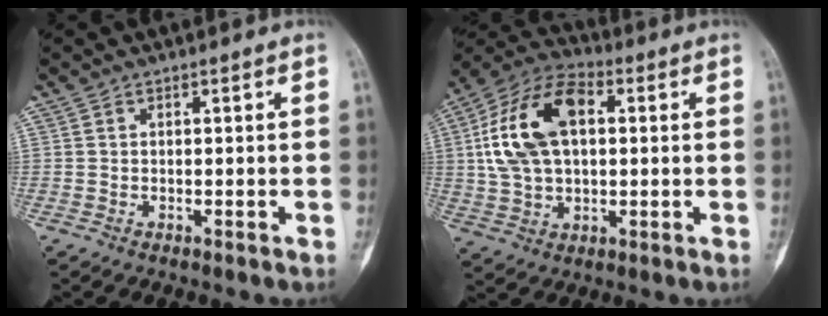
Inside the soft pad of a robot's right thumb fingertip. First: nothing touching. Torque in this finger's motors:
{"motor_torque": [-0.09, 0.84, 0.27, -0.02, 0.13]}